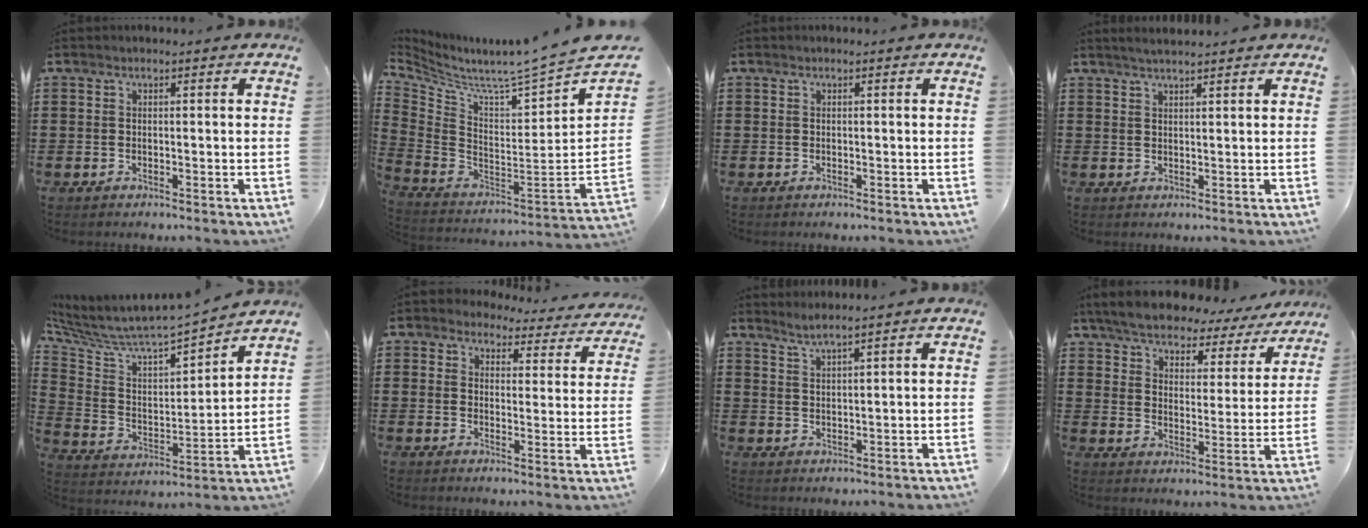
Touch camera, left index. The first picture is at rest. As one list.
[{"total": 5.8, "force": [5.0, -1.5, 2.4], "torque": [-0.075, -0.069, 0.070]}, {"total": 0.0}, {"total": 1.8, "force": [1.7, -0.1, 0.7], "torque": [-0.016, 0.003, 0.032]}, {"total": 4.7, "force": [4.5, 0.6, 1.4], "torque": [-0.057, -0.056, 0.067]}, {"total": 4.3, "force": [4.1, 1.0, 0.6], "torque": [-0.037, -0.023, 0.070]}, {"total": 2.3, "force": [2.2, -0.3, 0.5], "torque": [-0.016, 0.000, 0.042]}, {"total": 5.7, "force": [5.4, 1.0, 1.3], "torque": [-0.056, -0.033, 0.091]}]